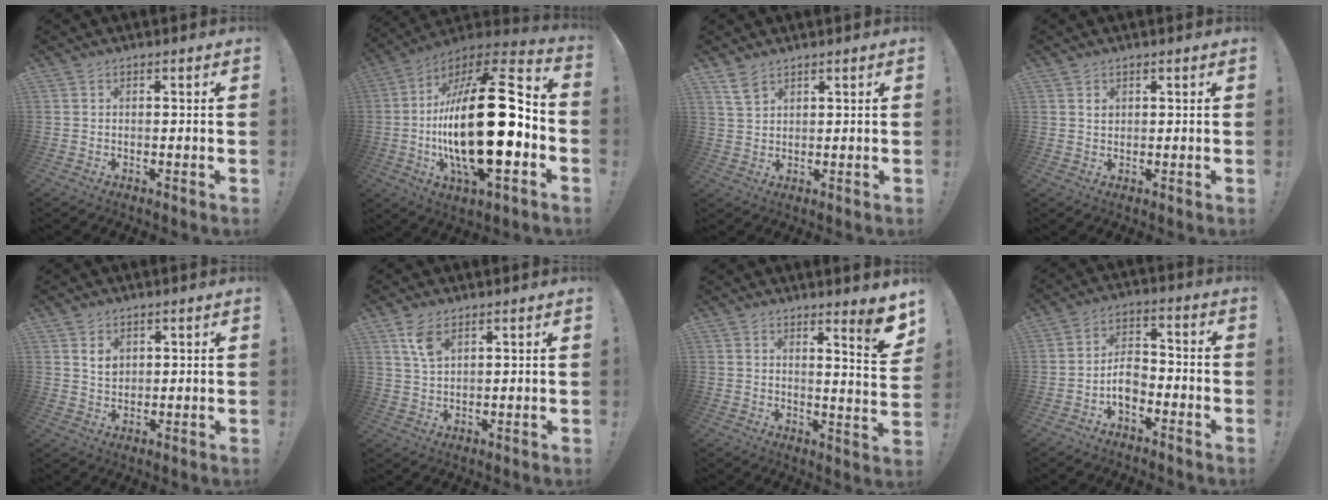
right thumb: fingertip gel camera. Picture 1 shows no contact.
{"total": 32.6, "force": [-4.0, 12.2, 30.0], "torque": [-0.527, 0.012, -0.063]}
{"total": 4.6, "force": [3.3, 2.1, 2.4], "torque": [-0.038, -0.015, 0.063]}
{"total": 1.2, "force": [0.7, 1.0, 0.3], "torque": [-0.006, 0.002, 0.014]}
{"total": 4.1, "force": [2.1, 3.1, 1.8], "torque": [-0.027, -0.006, 0.039]}
{"total": 6.0, "force": [3.5, 2.8, 4.0], "torque": [-0.076, -0.011, 0.066]}
{"total": 7.8, "force": [5.2, -0.3, 5.8], "torque": [-0.070, -0.047, 0.078]}
{"total": 6.4, "force": [-3.2, 4.2, 3.6], "torque": [-0.063, 0.015, -0.059]}